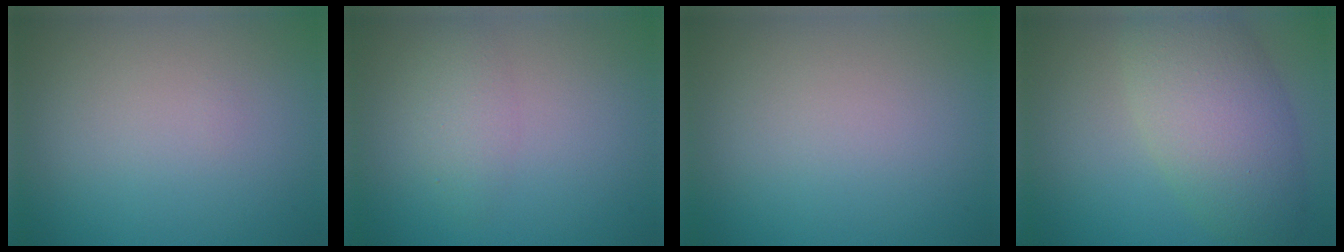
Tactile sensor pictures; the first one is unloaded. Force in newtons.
{"total": 1.8, "press": 1.8, "slide": 0.2}
{"total": 0.0}
{"total": 7.0, "press": 7.0, "slide": 0.3}